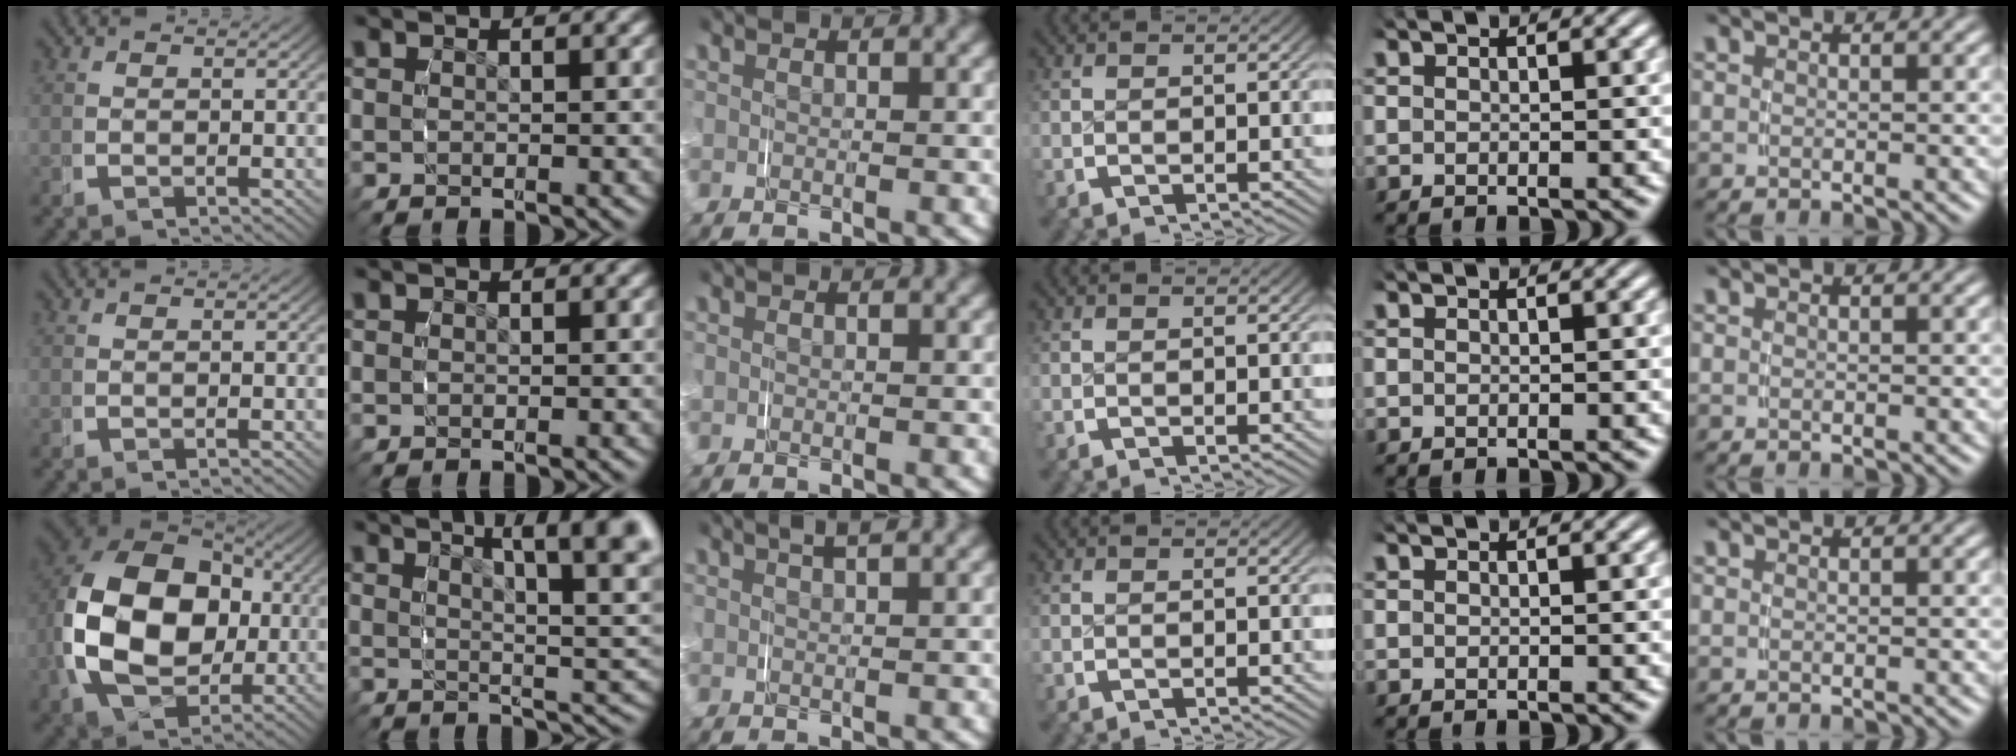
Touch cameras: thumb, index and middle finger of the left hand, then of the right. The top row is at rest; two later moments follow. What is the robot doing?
{"motion": "grasp_and_lifting", "object": "paper plate"}